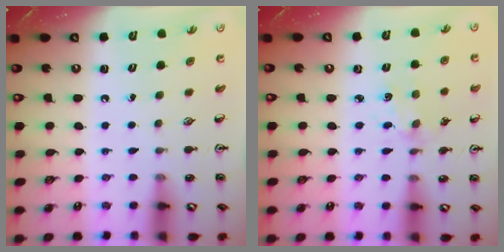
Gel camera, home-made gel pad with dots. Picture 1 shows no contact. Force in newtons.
{"total": 1.9, "press": 1.8, "slide": 0.3}